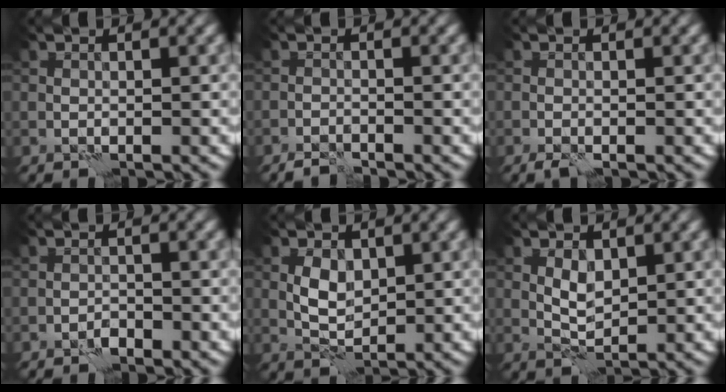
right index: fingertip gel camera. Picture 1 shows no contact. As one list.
[{"total": 1.5, "force": [-1.5, -0.2, 0.3], "torque": [-0.010, 0.001, -0.030]}, {"total": 1.1, "force": [-0.8, 0.1, 0.8], "torque": [-0.019, -0.003, -0.018]}, {"total": 0.7, "force": [-0.7, 0.1, 0.1], "torque": [0.003, 0.004, -0.015]}, {"total": 2.4, "force": [0.8, 1.4, 1.7], "torque": [-0.034, -0.001, 0.014]}, {"total": 1.9, "force": [0.9, 1.0, 1.3], "torque": [-0.027, -0.003, 0.017]}]